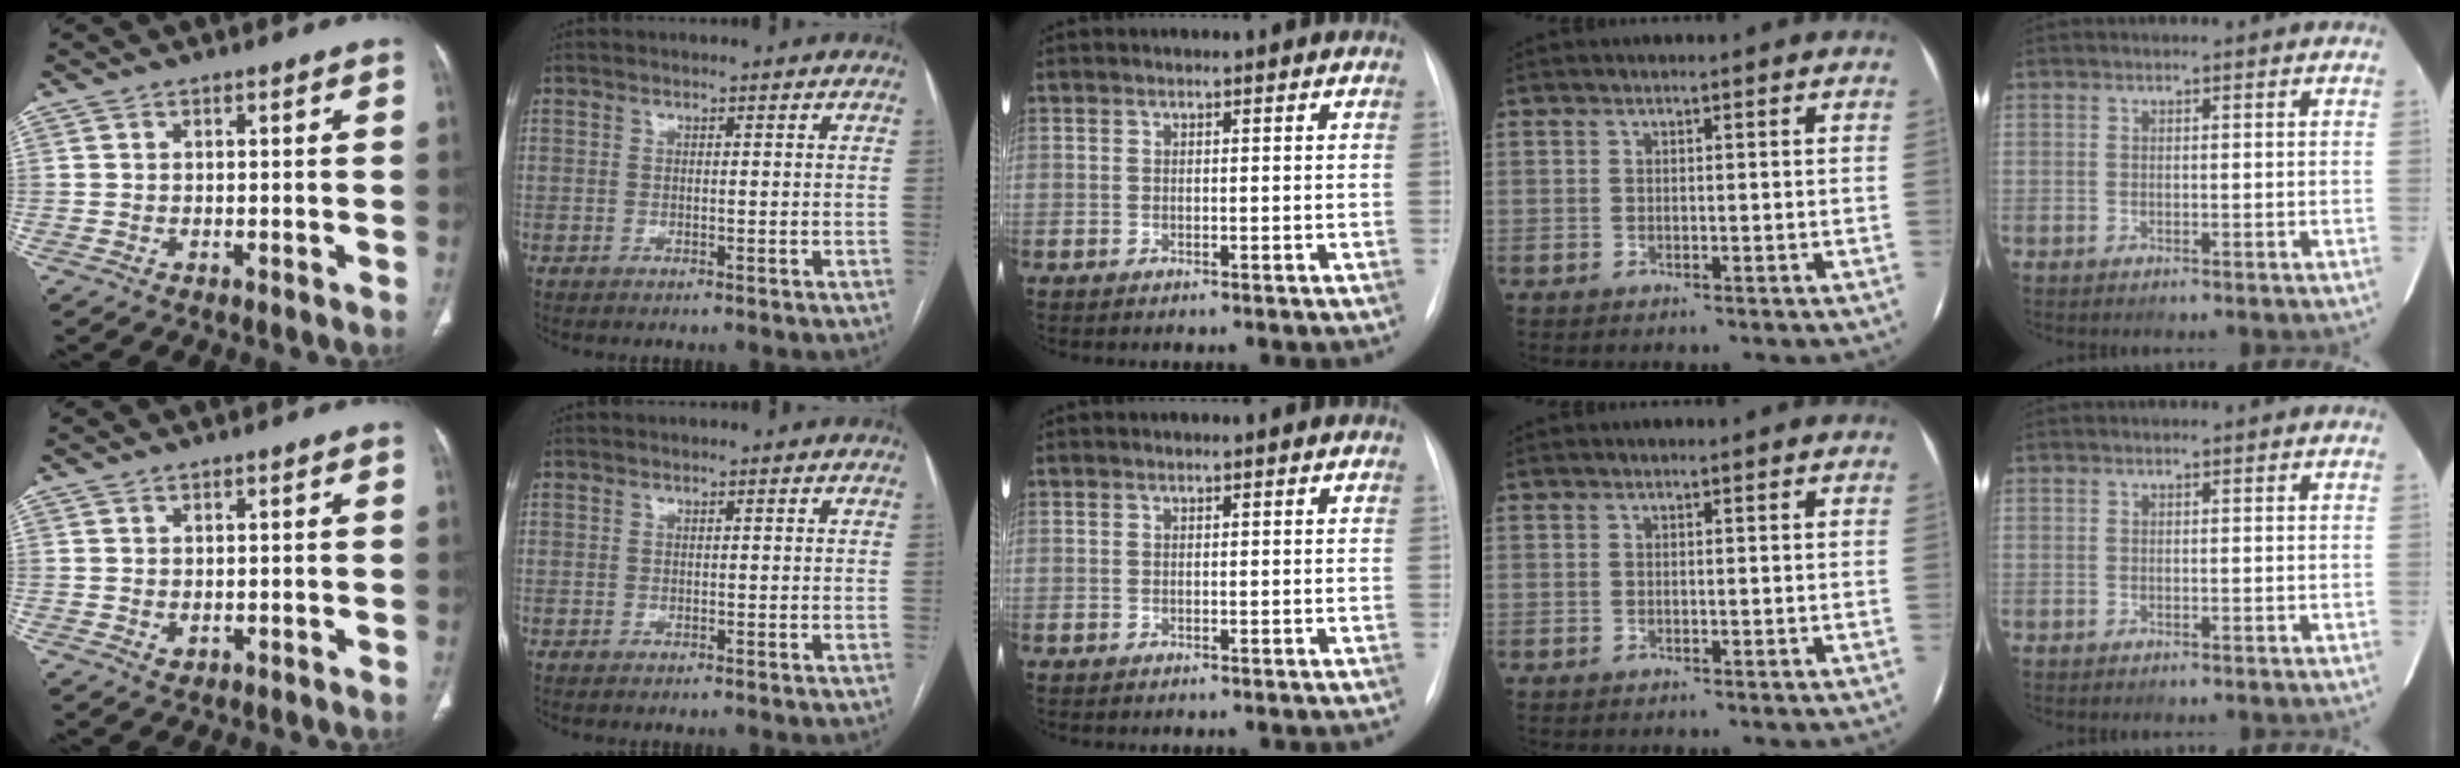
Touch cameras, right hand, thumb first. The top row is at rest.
{"thumb": {"total": 1.0, "force": [0.2, 0.7, 0.6], "torque": [-0.008, -0.002, 0.009]}}